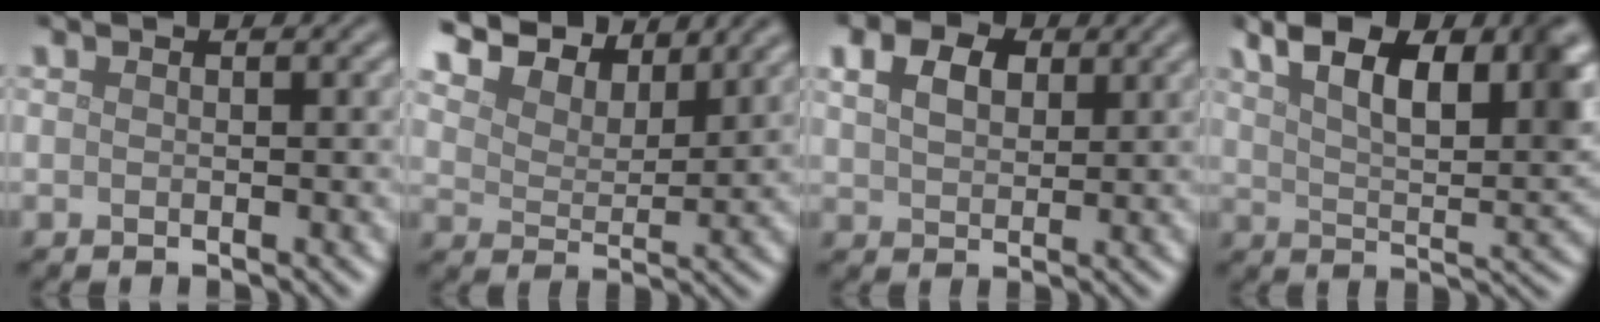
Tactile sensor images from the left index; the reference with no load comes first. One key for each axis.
{"total": 8.4, "fx": 7.0, "fy": 3.1, "fz": 3.5, "tx": -0.079, "ty": 0.010, "tz": 0.107}
{"total": 4.7, "fx": 2.3, "fy": 3.0, "fz": 2.8, "tx": -0.055, "ty": 0.016, "tz": 0.026}
{"total": 10.7, "fx": 5.4, "fy": 4.3, "fz": 8.2, "tx": -0.117, "ty": 0.013, "tz": 0.087}